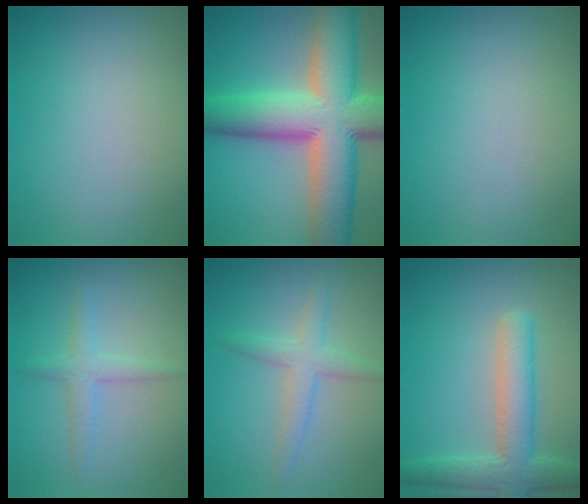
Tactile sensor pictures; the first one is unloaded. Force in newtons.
{"total": 14.4, "press": 14.4, "slide": 0.9}
{"total": 0.0}
{"total": 2.0, "press": 2.0, "slide": 0.1}
{"total": 2.7, "press": 2.7, "slide": 0.1}
{"total": 5.5, "press": 5.5, "slide": 0.3}